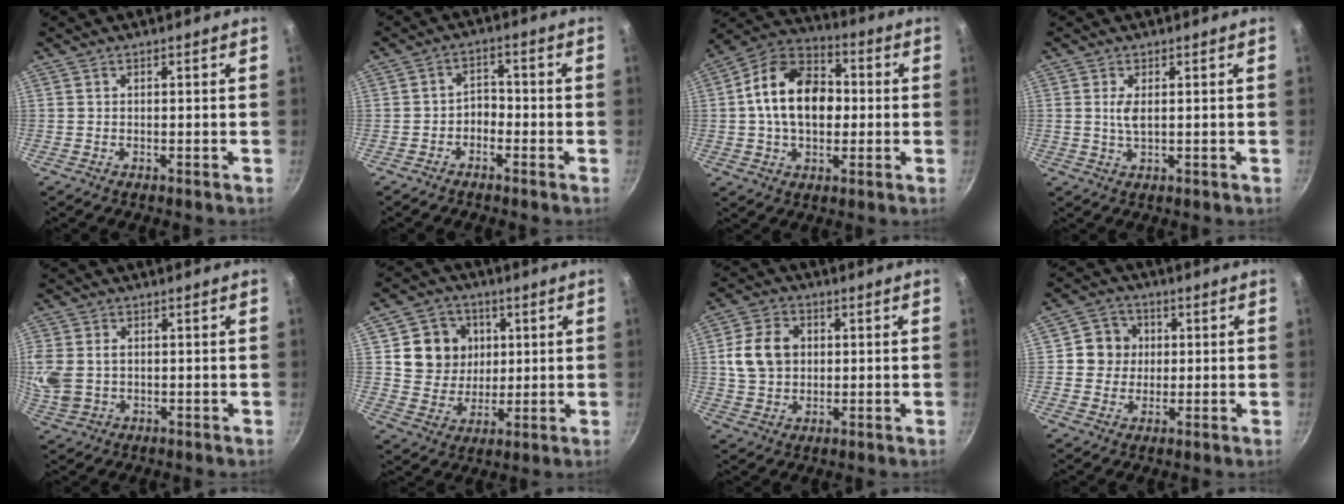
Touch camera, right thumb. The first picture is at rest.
{"total": 3.2, "force": [-1.7, 2.2, 1.6], "torque": [-0.008, 0.026, -0.033]}
{"total": 16.7, "force": [0.6, 11.5, 12.1], "torque": [-0.169, 0.027, -0.007]}
{"total": 2.9, "force": [0.5, 1.2, 2.6], "torque": [-0.049, -0.003, 0.011]}
{"total": 8.8, "force": [0.6, 6.6, 5.8], "torque": [-0.132, -0.001, 0.015]}
{"total": 11.4, "force": [2.7, 10.2, 4.1], "torque": [-0.039, -0.007, 0.048]}
{"total": 10.0, "force": [1.4, 7.8, 6.2], "torque": [-0.095, 0.008, 0.021]}
{"total": 6.8, "force": [0.9, 6.4, 2.0], "torque": [0.007, 0.007, 0.003]}